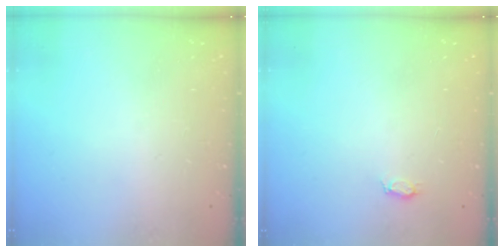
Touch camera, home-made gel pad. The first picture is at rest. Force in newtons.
{"total": 3.7, "press": 3.6, "slide": 0.5}